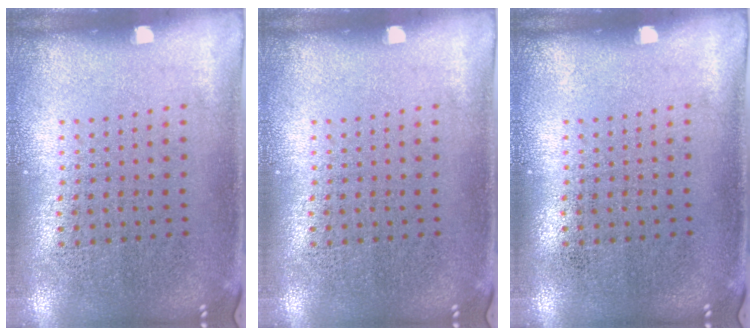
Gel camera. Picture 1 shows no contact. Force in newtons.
{"total": 0.0}
{"total": 0.0}